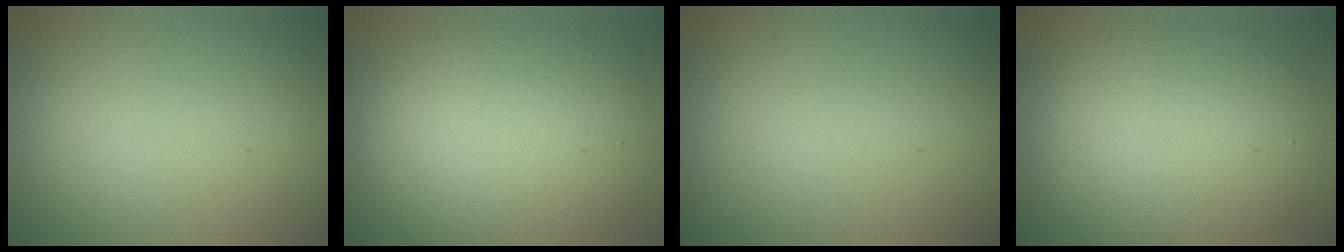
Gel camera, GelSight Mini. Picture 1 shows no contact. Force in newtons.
{"total": 8.8, "press": 8.8, "slide": 0.5}
{"total": 0.0}
{"total": 7.8, "press": 7.8, "slide": 0.6}